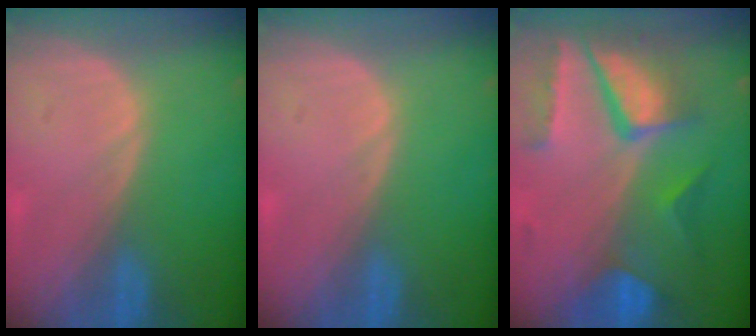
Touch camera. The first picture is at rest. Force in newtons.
{"total": 0.0}
{"total": 10.4, "press": 8.8, "slide": 5.6}